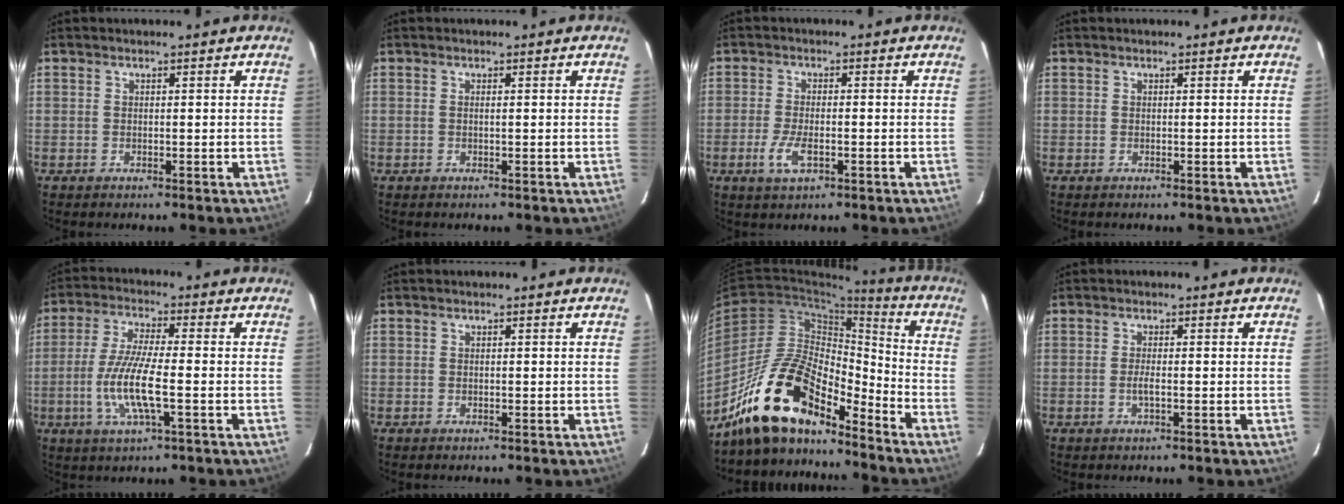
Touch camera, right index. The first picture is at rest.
{"total": 0.5, "force": [0.0, -0.2, 0.5], "torque": [-0.009, 0.000, -0.001]}
{"total": 5.1, "force": [-2.0, 1.8, 4.3], "torque": [-0.097, -0.007, -0.038]}
{"total": 0.0}
{"total": 10.3, "force": [-2.6, 1.5, 9.8], "torque": [-0.201, -0.010, -0.051]}
{"total": 0.0}
{"total": 17.5, "force": [-13.9, 5.7, 8.9], "torque": [-0.167, 0.014, -0.262]}
{"total": 1.5, "force": [-0.5, 0.1, 1.4], "torque": [-0.028, -0.004, -0.010]}